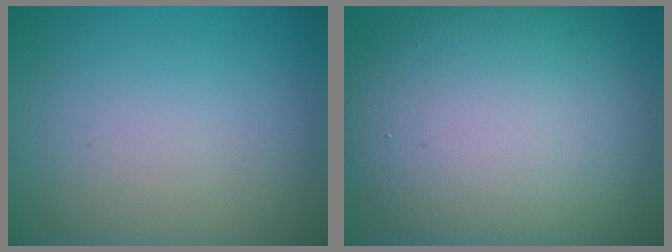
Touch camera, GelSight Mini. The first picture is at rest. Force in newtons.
{"total": 15.4, "press": 15.4, "slide": 0.9}